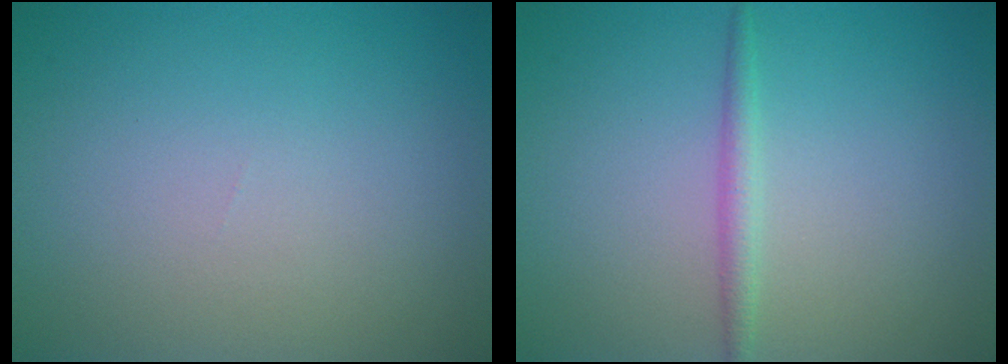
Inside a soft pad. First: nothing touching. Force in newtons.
{"total": 1.5, "press": 1.5, "slide": 0.1}